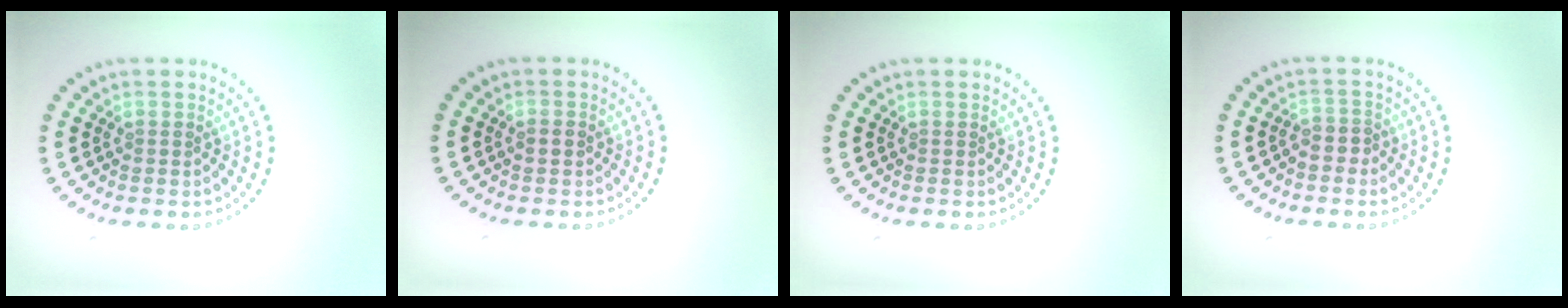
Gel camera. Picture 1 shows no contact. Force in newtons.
{"total": 1.2, "press": 1.2, "slide": 0.2}
{"total": 0.0}
{"total": 1.4, "press": 1.1, "slide": 0.9}